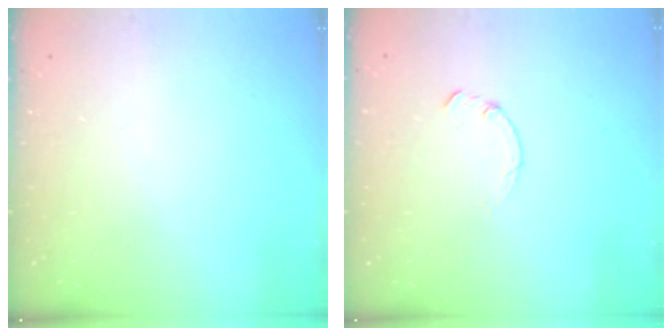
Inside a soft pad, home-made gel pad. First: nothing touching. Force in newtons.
{"total": 0.0}